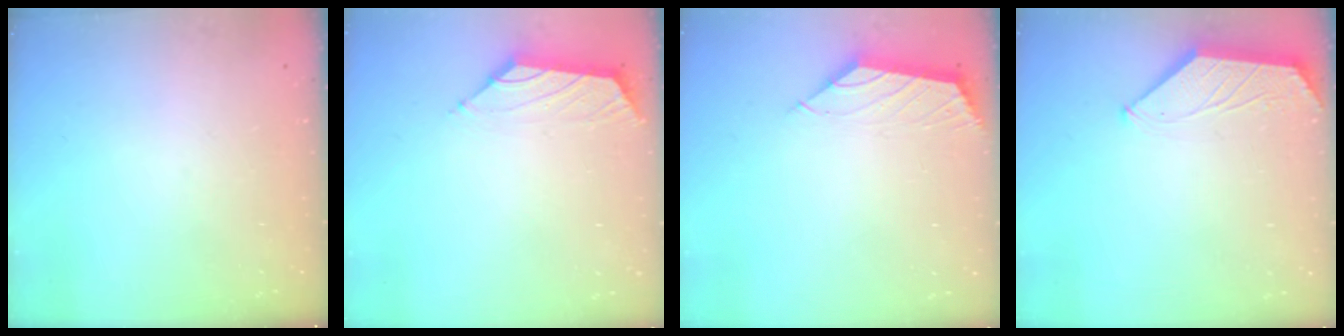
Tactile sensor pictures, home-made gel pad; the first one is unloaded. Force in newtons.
{"total": 1.5, "press": 1.4, "slide": 0.6}
{"total": 2.0, "press": 1.9, "slide": 0.3}
{"total": 1.0, "press": 1.0, "slide": 0.2}